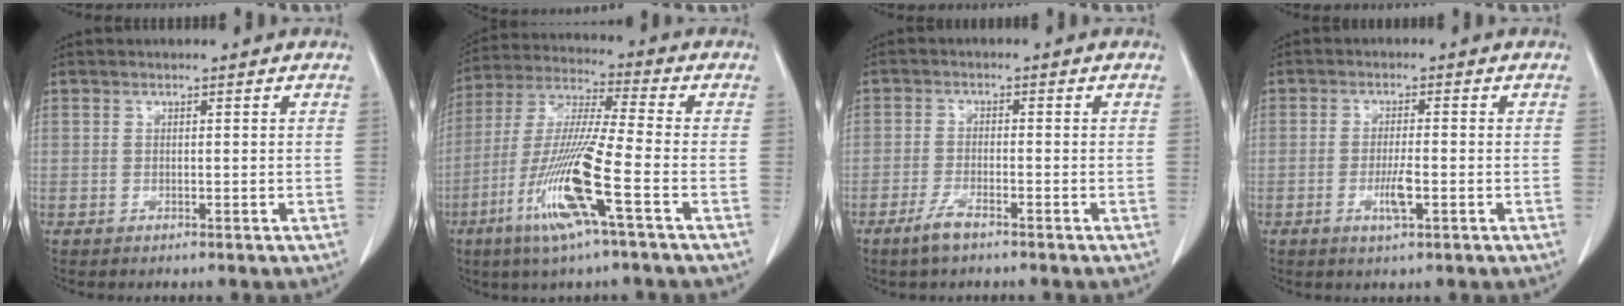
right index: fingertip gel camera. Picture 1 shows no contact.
{"total": 14.6, "force": [-5.9, -0.4, 13.3], "torque": [-0.278, -0.018, -0.116]}
{"total": 3.5, "force": [-2.5, 0.7, 2.3], "torque": [-0.051, -0.002, -0.049]}
{"total": 3.6, "force": [-1.2, 0.5, 3.4], "torque": [-0.065, -0.003, -0.018]}